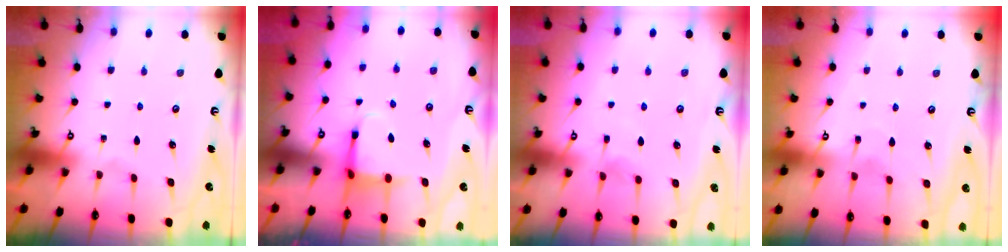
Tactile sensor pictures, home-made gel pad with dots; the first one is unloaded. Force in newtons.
{"total": 4.2, "press": 4.1, "slide": 1.0}
{"total": 4.7, "press": 4.6, "slide": 0.6}
{"total": 5.8, "press": 5.8, "slide": 0.6}